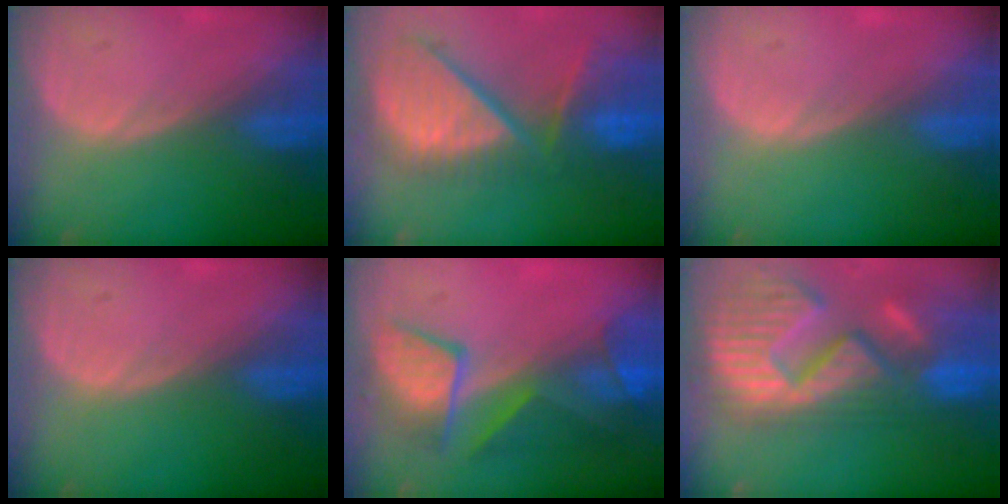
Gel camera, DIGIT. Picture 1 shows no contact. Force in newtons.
{"total": 12.4, "press": 10.6, "slide": 6.4}
{"total": 0.0}
{"total": 0.0}
{"total": 9.7, "press": 8.4, "slide": 4.7}
{"total": 15.3, "press": 12.7, "slide": 8.4}